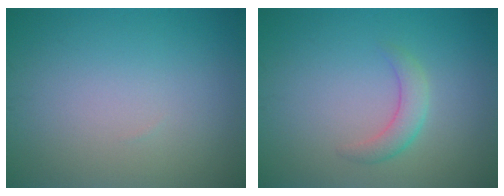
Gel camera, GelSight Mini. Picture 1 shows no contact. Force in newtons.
{"total": 2.2, "press": 2.2, "slide": 0.2}